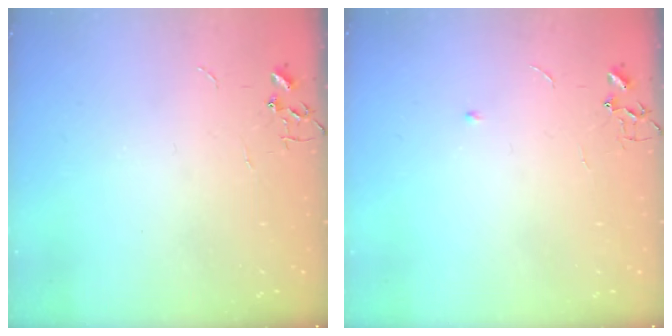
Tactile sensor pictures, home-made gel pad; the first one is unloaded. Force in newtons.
{"total": 3.4, "press": 3.4, "slide": 0.7}